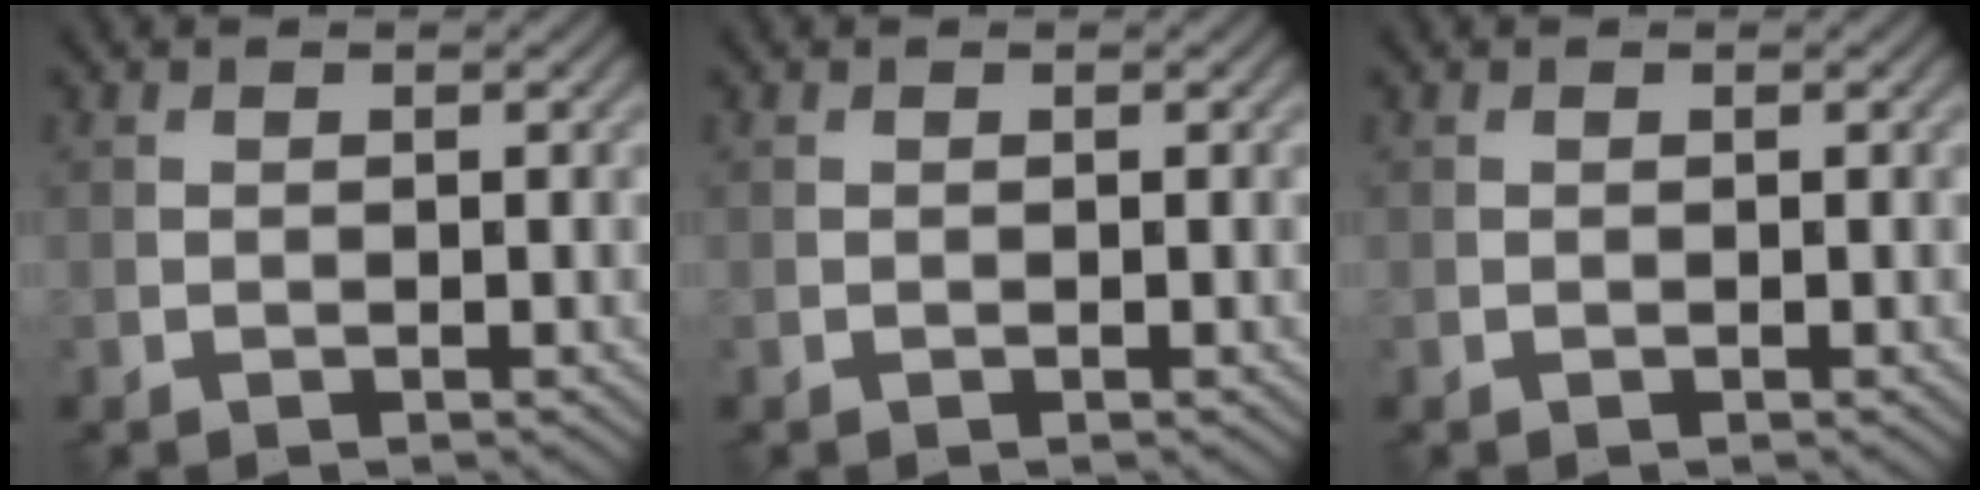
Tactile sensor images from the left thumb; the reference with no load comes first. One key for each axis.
{"total": 0.0}
{"total": 0.0}